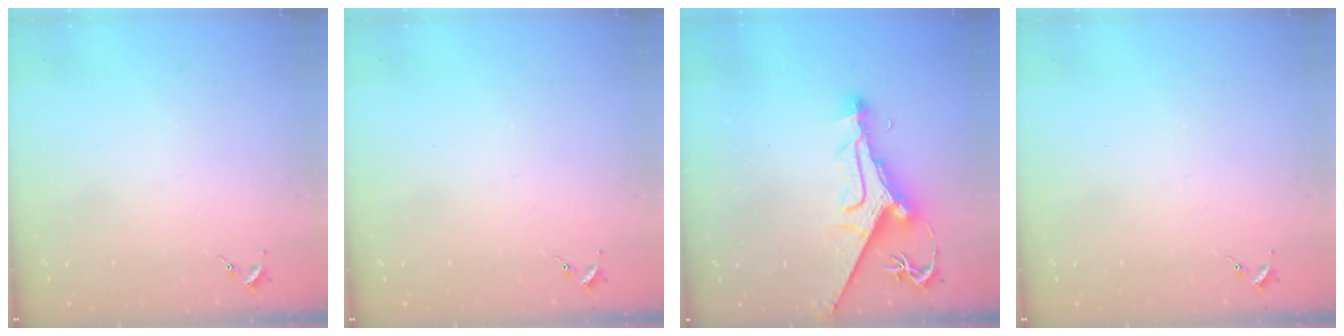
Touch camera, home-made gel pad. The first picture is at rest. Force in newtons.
{"total": 0.0}
{"total": 12.8, "press": 12.7, "slide": 1.7}
{"total": 0.0}